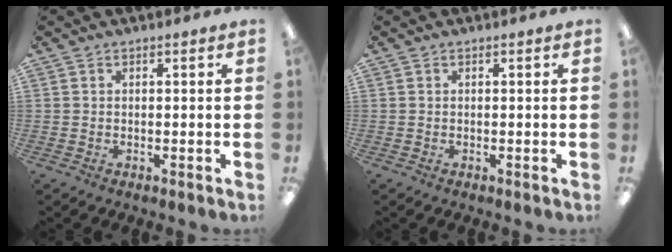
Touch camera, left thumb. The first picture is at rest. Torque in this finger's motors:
{"motor_torque": [0.00, 0.00, 0.01, -0.01, 0.00]}